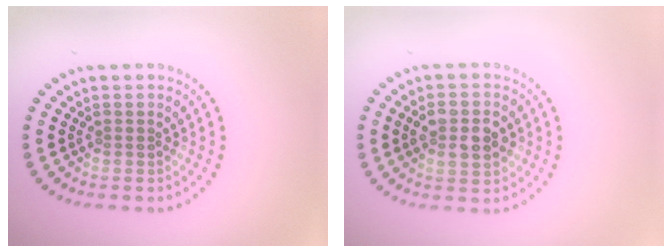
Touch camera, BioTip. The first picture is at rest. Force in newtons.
{"total": 3.8, "press": 3.8, "slide": 0.2}